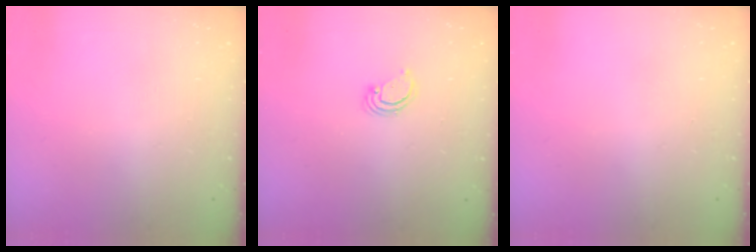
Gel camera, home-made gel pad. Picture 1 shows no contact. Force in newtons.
{"total": 2.6, "press": 2.6, "slide": 0.2}
{"total": 0.0}